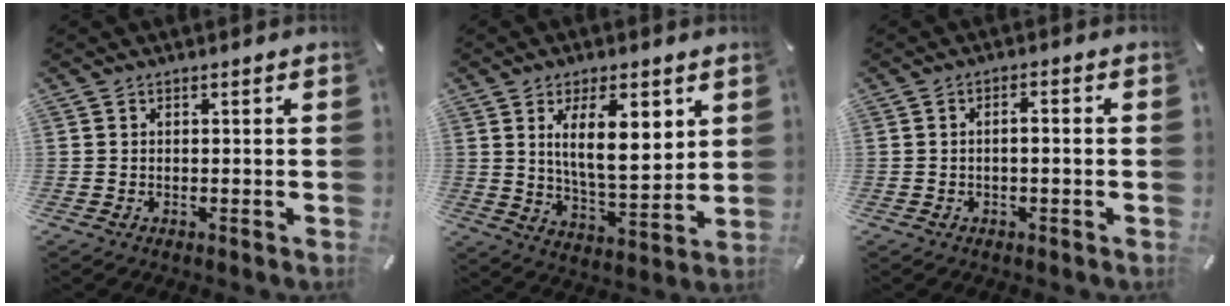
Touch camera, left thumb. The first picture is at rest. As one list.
[{"total": 13.5, "force": [5.2, 5.6, 11.1], "torque": [-0.180, -0.014, 0.085]}, {"total": 2.0, "force": [-1.0, 0.4, 1.7], "torque": [-0.027, 0.005, -0.019]}]